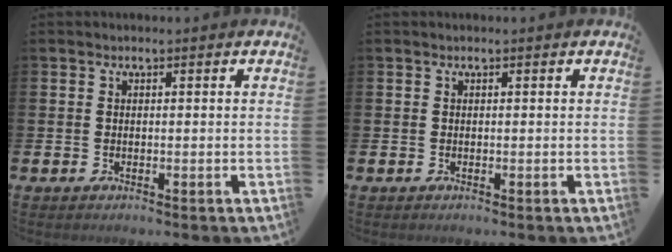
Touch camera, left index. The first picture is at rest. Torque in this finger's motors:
{"motor_torque": [0.00, 0.00, 0.00, -0.01]}